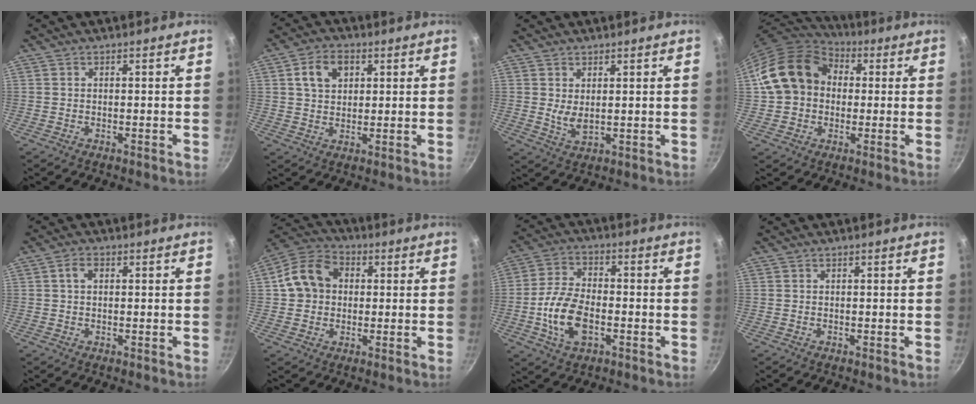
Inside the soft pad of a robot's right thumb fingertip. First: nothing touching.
{"total": 7.0, "force": [2.3, 5.0, 4.2], "torque": [-0.056, 0.004, 0.037]}
{"total": 3.6, "force": [1.4, 1.7, 2.9], "torque": [-0.049, -0.019, 0.030]}
{"total": 16.7, "force": [2.2, 13.5, 9.5], "torque": [-0.151, 0.040, 0.029]}
{"total": 2.5, "force": [0.5, 1.7, 1.7], "torque": [-0.027, 0.005, 0.007]}
{"total": 10.8, "force": [1.4, 8.9, 5.9], "torque": [-0.081, 0.019, 0.006]}
{"total": 11.0, "force": [-2.8, 6.2, 8.6], "torque": [-0.163, 0.022, -0.058]}
{"total": 0.0}